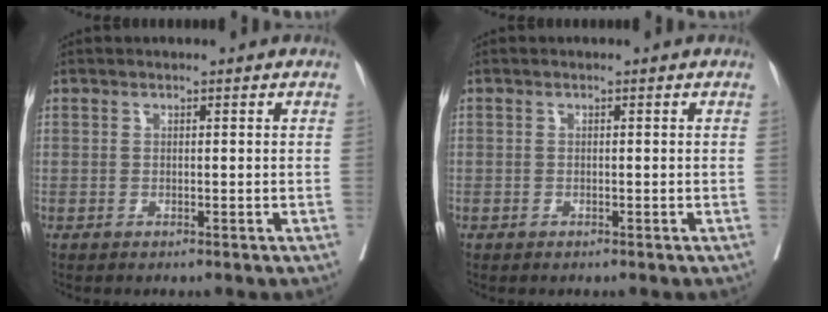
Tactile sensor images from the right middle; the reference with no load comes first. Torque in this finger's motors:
{"motor_torque": [0.97, -1.17, -0.42, -0.21]}